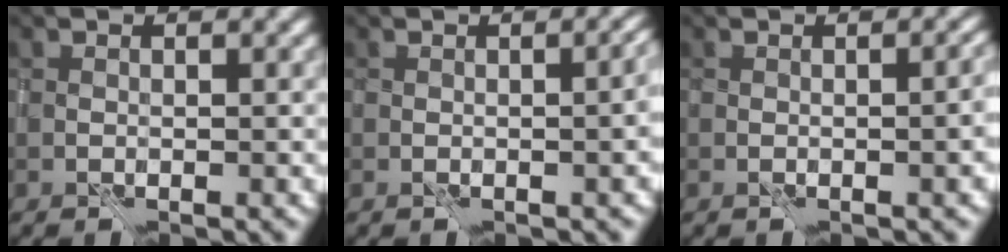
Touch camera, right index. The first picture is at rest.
{"total": 5.2, "force": [-0.8, 2.5, 4.5], "torque": [-0.016, 0.004, 0.001]}
{"total": 4.2, "force": [-0.7, 1.8, 3.7], "torque": [-0.011, 0.009, -0.003]}